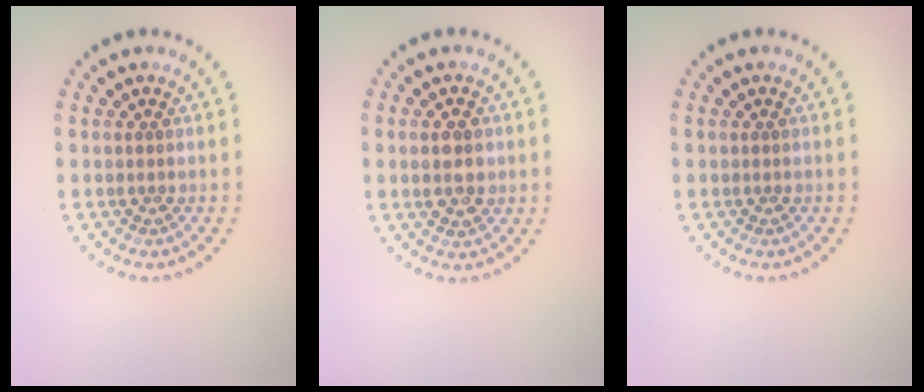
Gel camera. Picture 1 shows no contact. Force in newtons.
{"total": 2.6, "press": 2.6, "slide": 0.4}
{"total": 0.0}